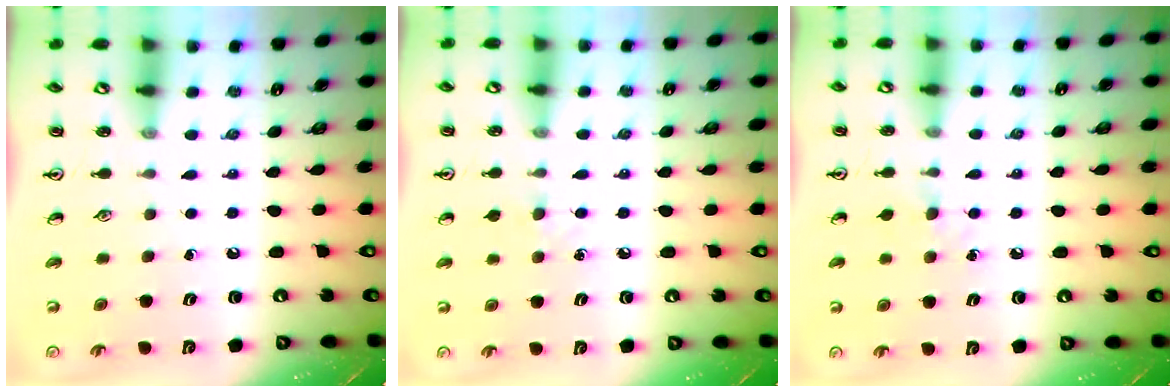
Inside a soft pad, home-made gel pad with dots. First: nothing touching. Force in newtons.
{"total": 5.3, "press": 5.2, "slide": 1.0}
{"total": 4.9, "press": 4.8, "slide": 0.8}